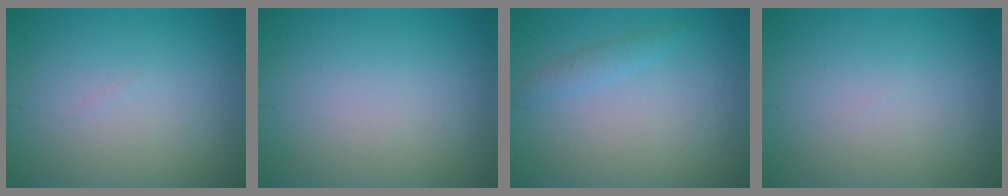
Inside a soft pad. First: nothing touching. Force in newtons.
{"total": 0.0}
{"total": 1.1, "press": 1.1, "slide": 0.1}
{"total": 0.0}